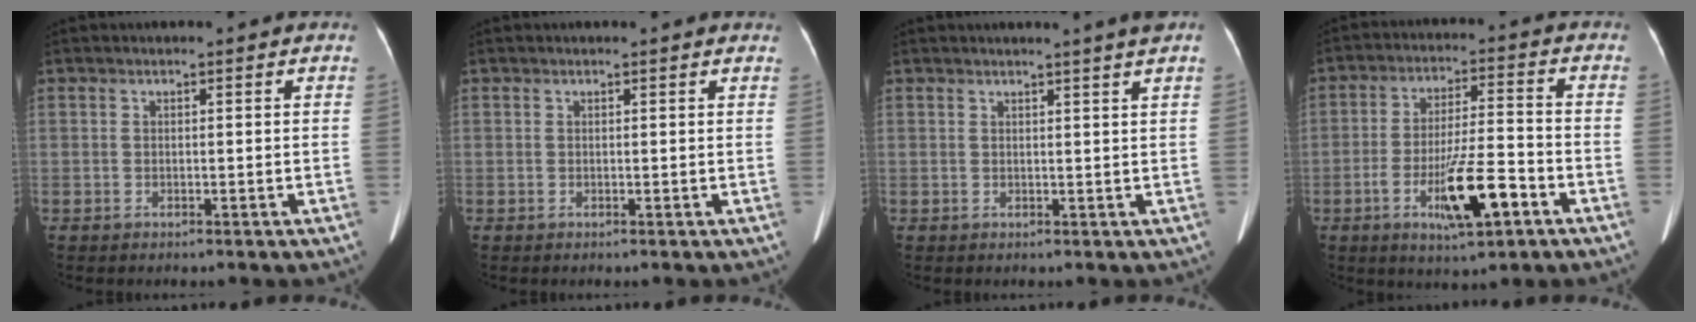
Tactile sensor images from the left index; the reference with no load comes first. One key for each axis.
{"total": 1.2, "fx": 1.2, "fy": 0.0, "fz": 0.2, "tx": -0.013, "ty": -0.001, "tz": 0.004}
{"total": 2.6, "fx": 2.1, "fy": -0.9, "fz": 1.3, "tx": -0.019, "ty": -0.004, "tz": 0.026}
{"total": 11.1, "fx": -4.9, "fy": 1.9, "fz": 9.8, "tx": -0.178, "ty": -0.006, "tz": -0.078}